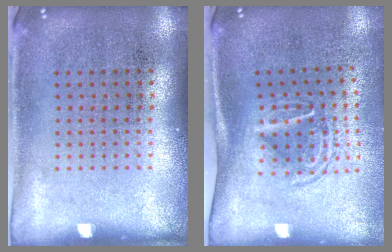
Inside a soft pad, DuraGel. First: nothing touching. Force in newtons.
{"total": 1.7, "press": 1.2, "slide": 1.2}